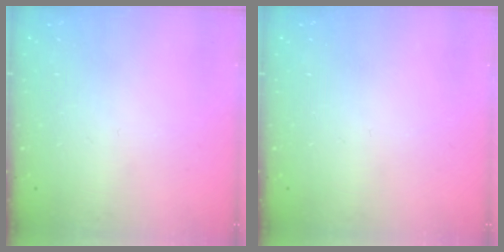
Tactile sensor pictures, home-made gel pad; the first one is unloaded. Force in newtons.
{"total": 0.0}